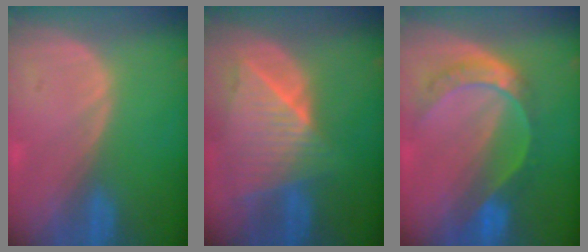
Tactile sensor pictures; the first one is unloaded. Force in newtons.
{"total": 9.2, "press": 8.3, "slide": 4.0}
{"total": 7.7, "press": 6.4, "slide": 4.3}